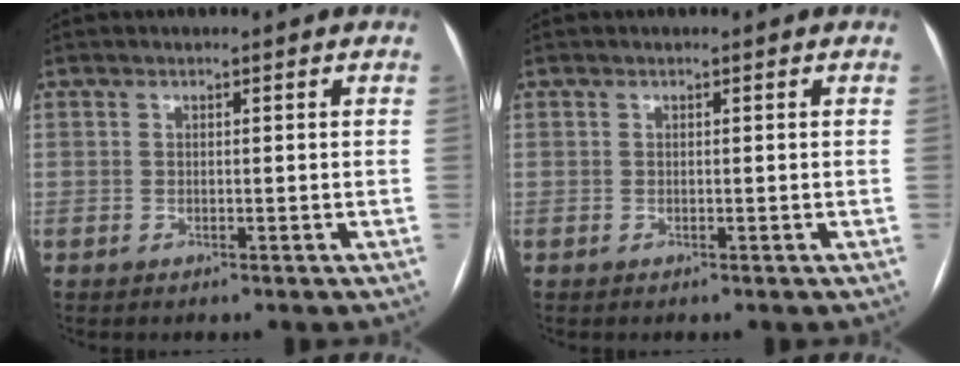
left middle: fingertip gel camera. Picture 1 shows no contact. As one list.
[{"total": 0.0}]